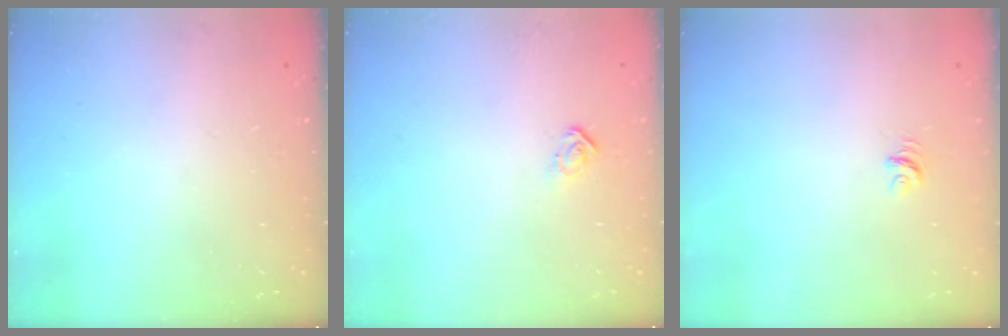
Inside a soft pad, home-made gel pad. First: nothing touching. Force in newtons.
{"total": 3.9, "press": 3.9, "slide": 0.2}
{"total": 3.5, "press": 3.5, "slide": 0.1}